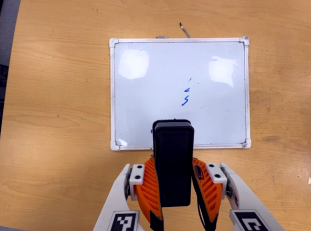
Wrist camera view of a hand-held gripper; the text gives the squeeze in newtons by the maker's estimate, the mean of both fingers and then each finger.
{"total": 5.3, "left": 4.7, "right": 5.9}